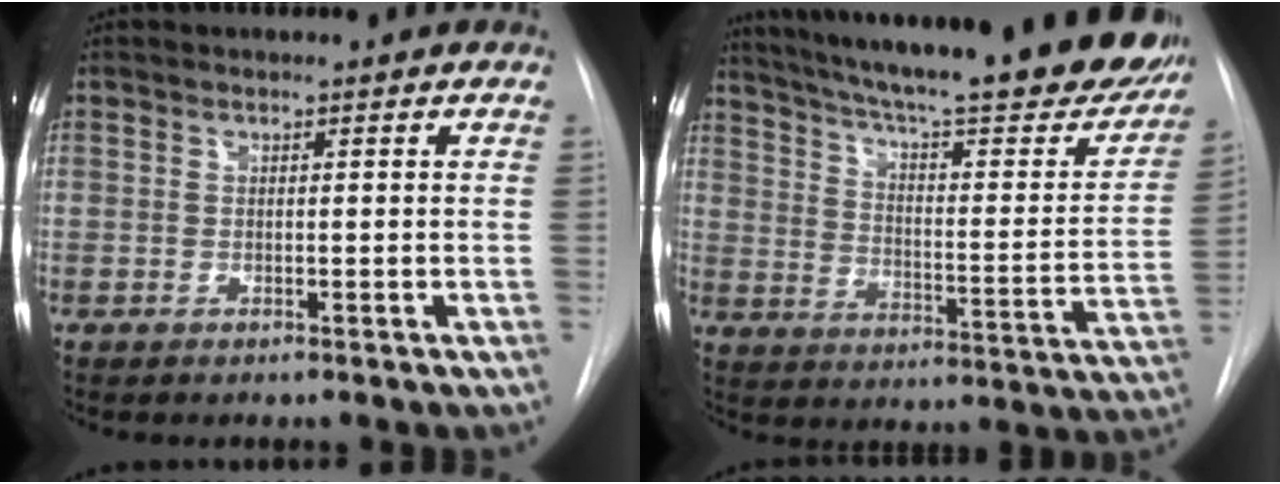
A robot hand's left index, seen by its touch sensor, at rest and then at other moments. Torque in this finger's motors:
{"motor_torque": [0.70, -0.54, 0.47, 0.15]}